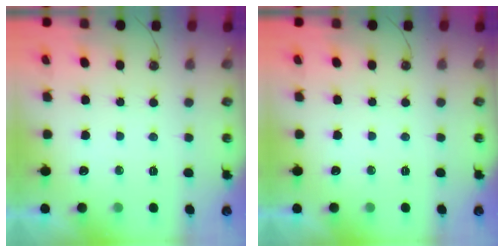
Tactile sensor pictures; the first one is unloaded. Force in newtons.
{"total": 0.0}